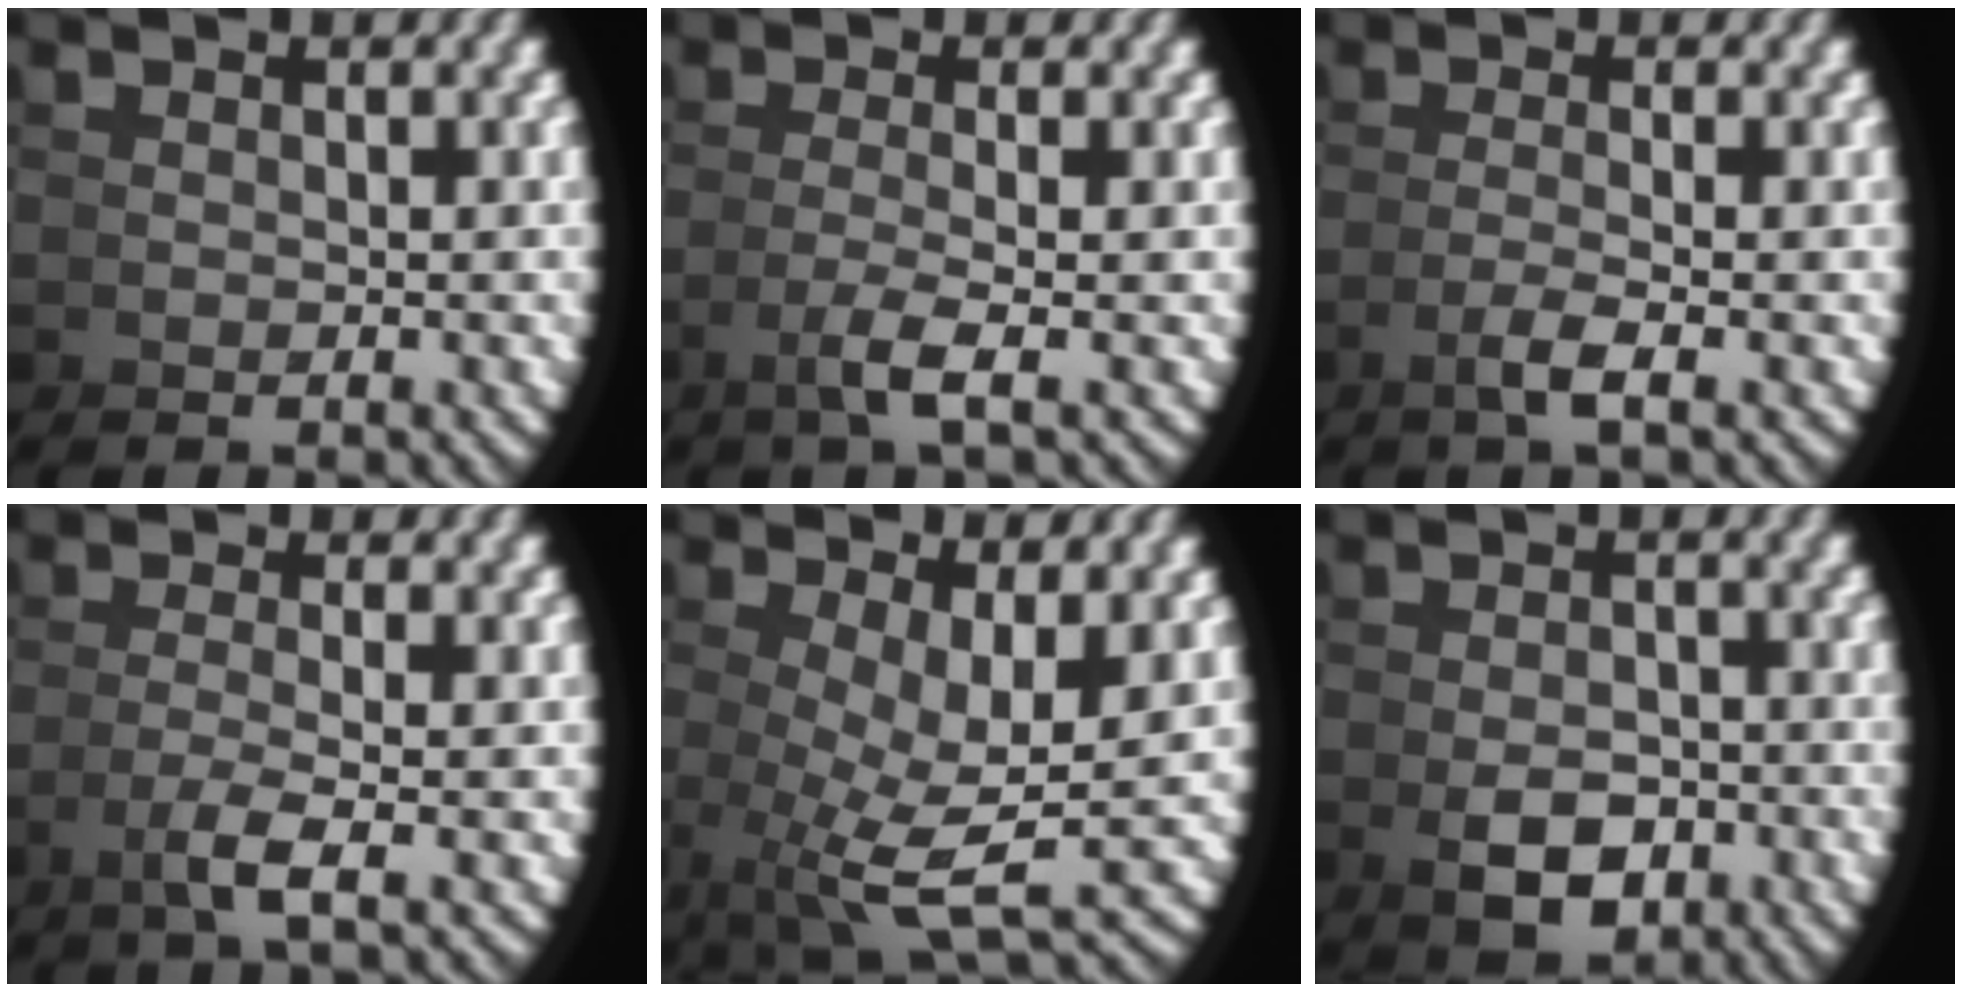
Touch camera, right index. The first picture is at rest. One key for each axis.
{"total": 2.5, "fx": -0.7, "fy": -0.8, "fz": 2.3, "tx": -0.045, "ty": -0.004, "tz": -0.008}
{"total": 2.0, "fx": -0.7, "fy": -1.0, "fz": 1.5, "tx": -0.025, "ty": 0.000, "tz": -0.012}
{"total": 2.6, "fx": -0.7, "fy": -0.8, "fz": 2.4, "tx": -0.046, "ty": -0.005, "tz": -0.008}
{"total": 7.3, "fx": 0.4, "fy": 3.2, "fz": 6.6, "tx": -0.111, "ty": -0.029, "tz": 0.019}
{"total": 3.6, "fx": -1.5, "fy": 2.1, "fz": 2.5, "tx": -0.030, "ty": -0.017, "tz": -0.014}